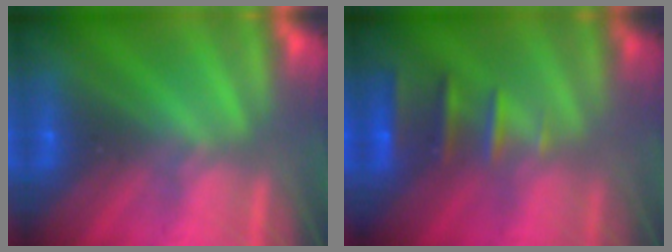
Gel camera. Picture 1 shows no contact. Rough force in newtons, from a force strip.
{"total": 2.4}